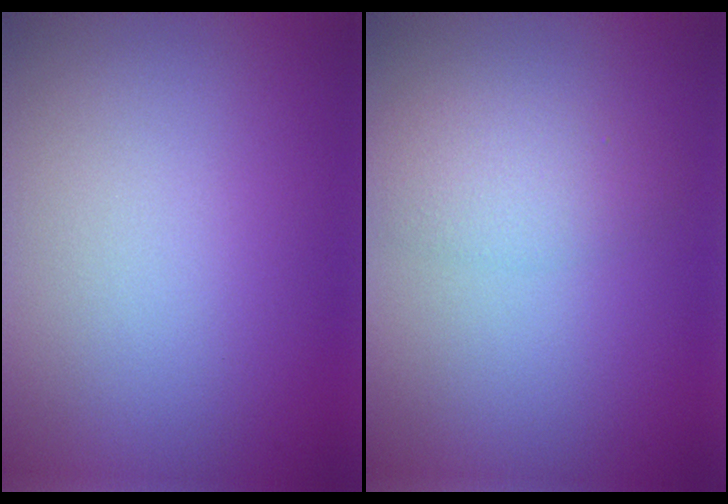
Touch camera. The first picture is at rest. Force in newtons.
{"total": 2.8, "press": 2.8, "slide": 0.2}